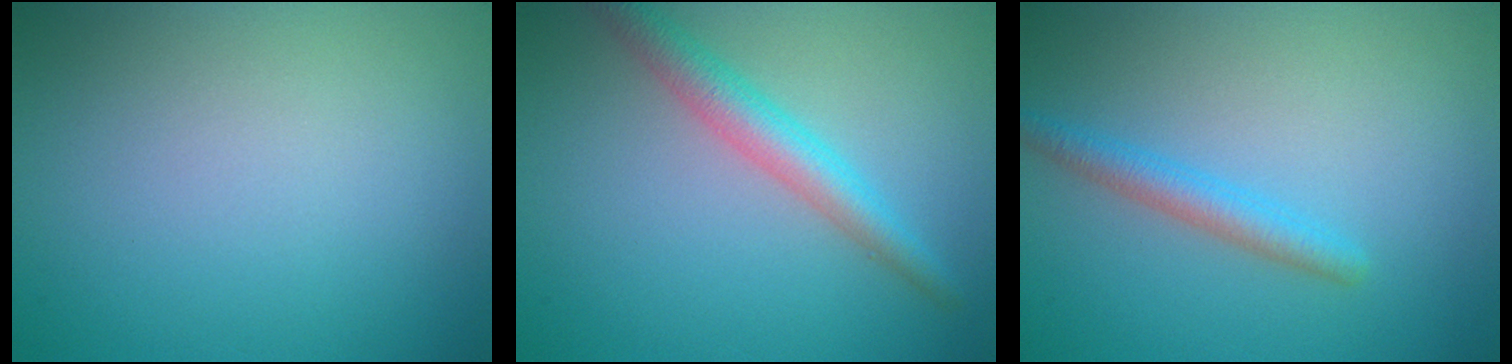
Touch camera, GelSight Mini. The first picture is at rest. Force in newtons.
{"total": 3.6, "press": 3.6, "slide": 0.0}
{"total": 2.2, "press": 2.2, "slide": 0.1}